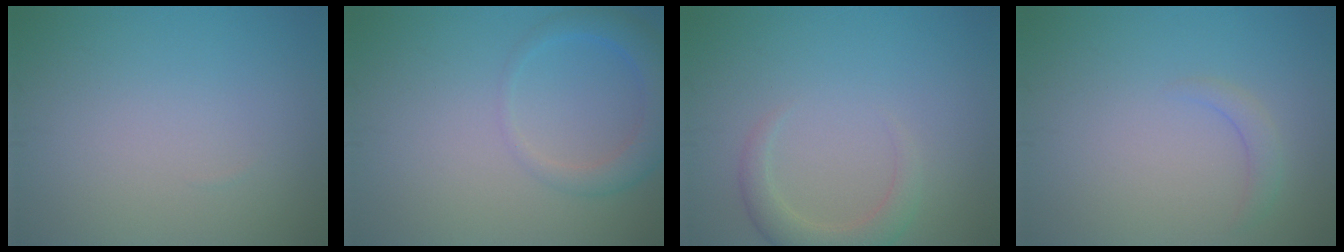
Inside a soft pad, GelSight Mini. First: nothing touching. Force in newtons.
{"total": 3.4, "press": 3.4, "slide": 0.2}
{"total": 2.8, "press": 2.8, "slide": 0.4}
{"total": 1.4, "press": 1.3, "slide": 0.3}